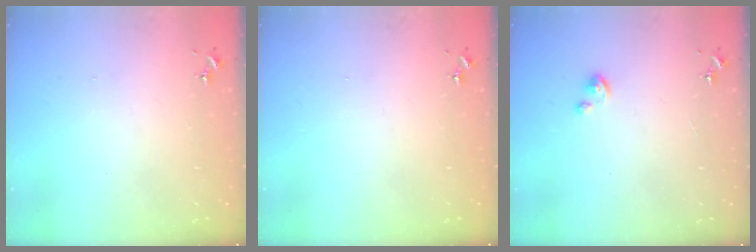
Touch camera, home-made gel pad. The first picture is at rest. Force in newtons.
{"total": 0.0}
{"total": 2.9, "press": 2.9, "slide": 0.2}